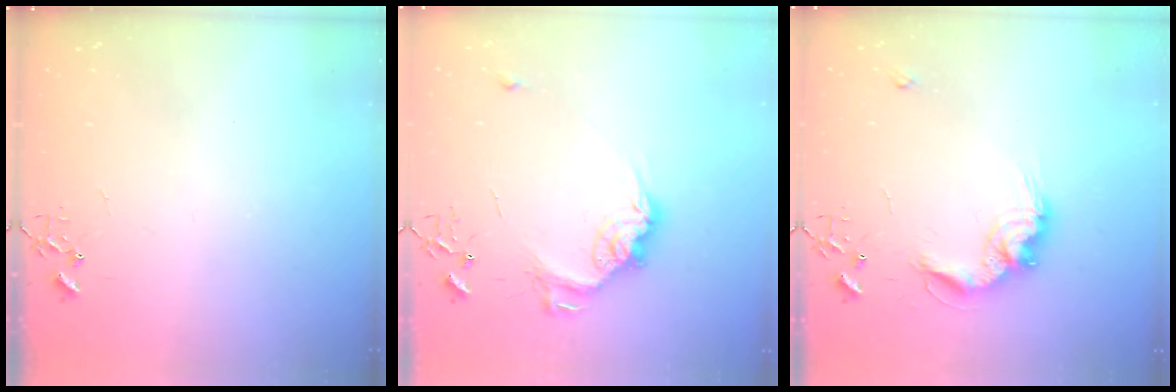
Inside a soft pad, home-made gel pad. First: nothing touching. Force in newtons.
{"total": 15.4, "press": 15.4, "slide": 1.0}
{"total": 12.6, "press": 12.6, "slide": 0.4}